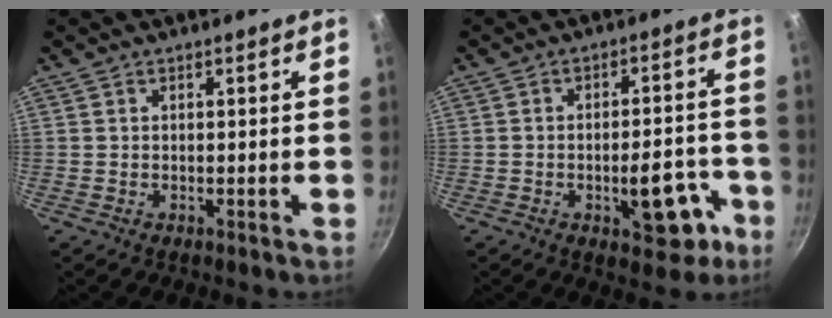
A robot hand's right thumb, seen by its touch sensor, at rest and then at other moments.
{"total": 10.6, "force": [-4.5, 4.9, 8.3], "torque": [-0.075, 0.037, -0.053]}